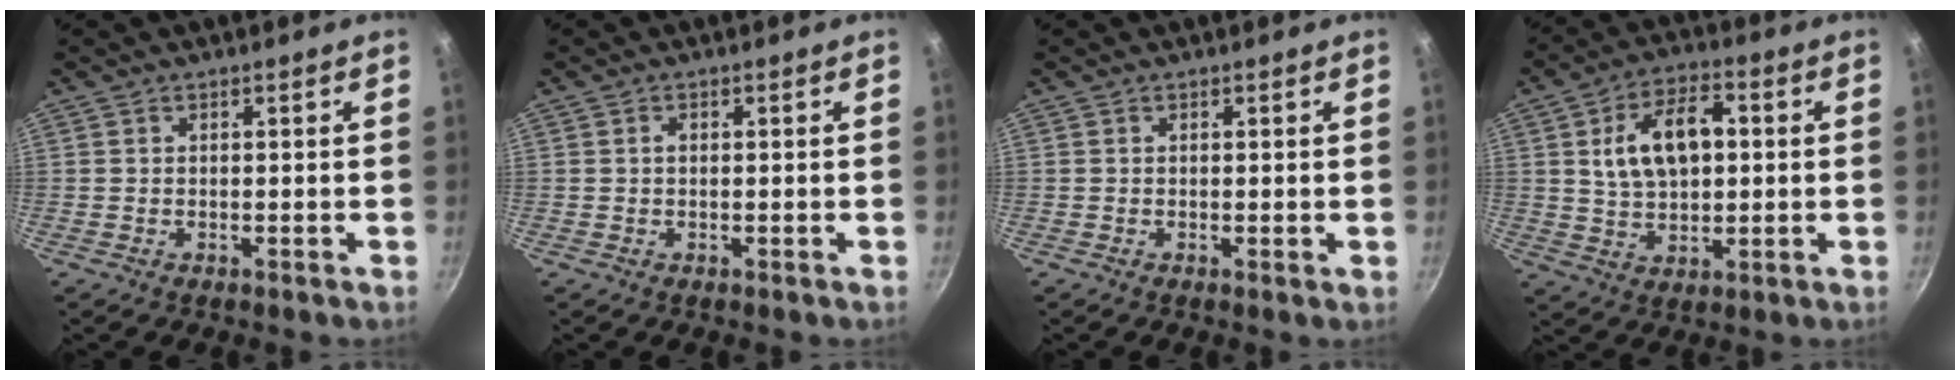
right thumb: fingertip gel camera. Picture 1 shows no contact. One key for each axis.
{"total": 0.9, "fx": 0.0, "fy": 0.7, "fz": 0.6, "tx": -0.009, "ty": 0.005, "tz": 0.001}
{"total": 0.0}
{"total": 12.9, "fx": 2.0, "fy": 7.8, "fz": 10.0, "tx": -0.150, "ty": 0.012, "tz": 0.034}